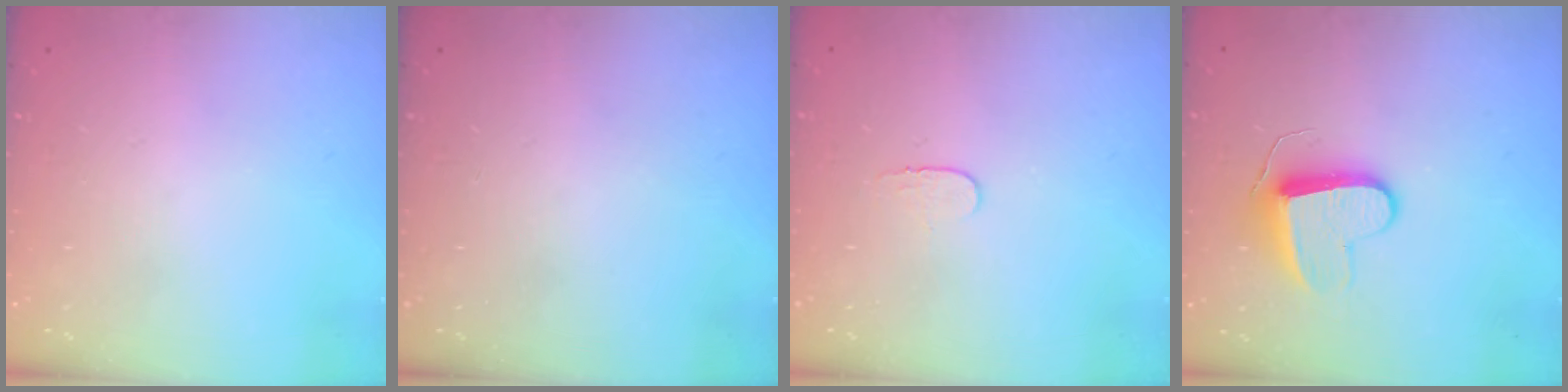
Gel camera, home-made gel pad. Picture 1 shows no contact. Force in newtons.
{"total": 0.0}
{"total": 3.9, "press": 3.9, "slide": 0.4}
{"total": 9.9, "press": 9.8, "slide": 0.8}